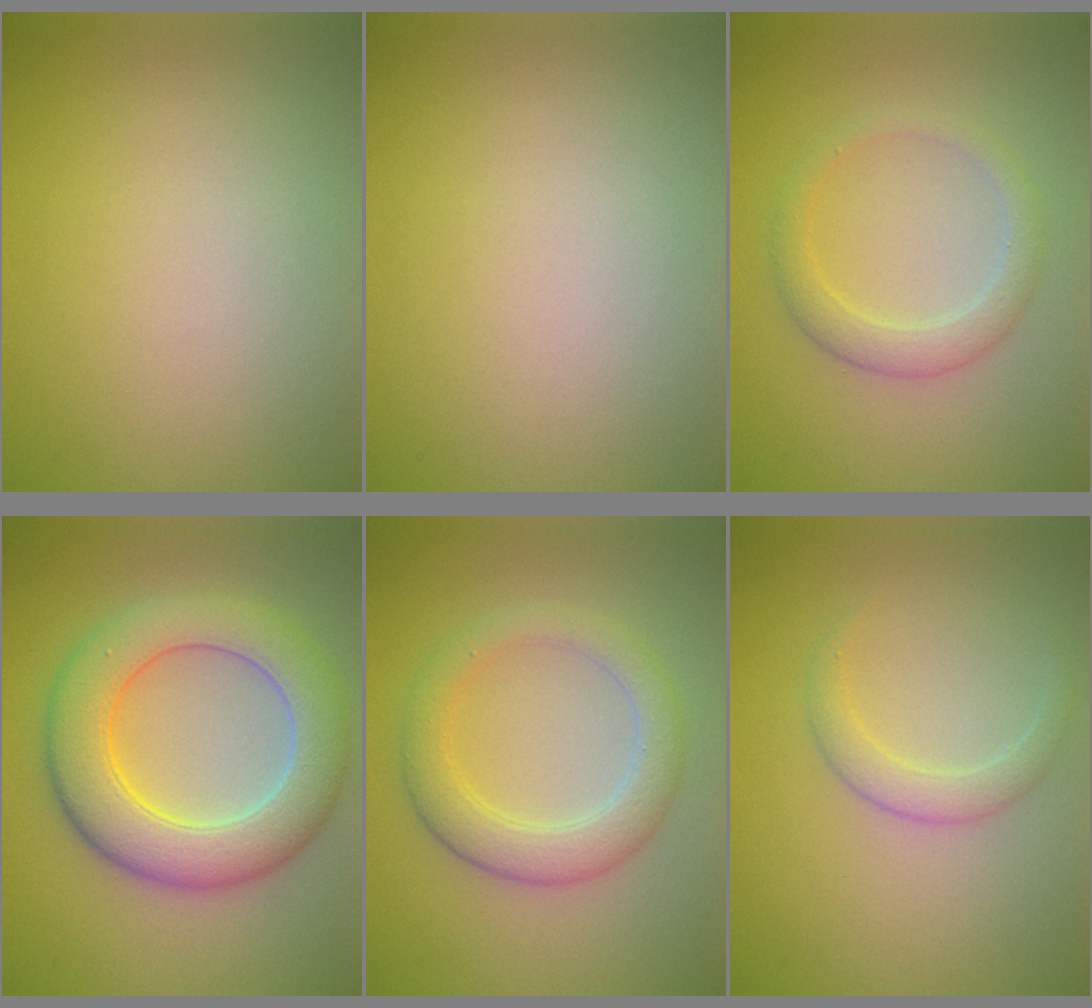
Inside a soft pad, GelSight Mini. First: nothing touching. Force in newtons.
{"total": 0.0}
{"total": 2.6, "press": 2.6, "slide": 0.2}
{"total": 8.1, "press": 8.1, "slide": 0.4}
{"total": 4.2, "press": 4.2, "slide": 0.4}
{"total": 1.8, "press": 1.8, "slide": 0.2}